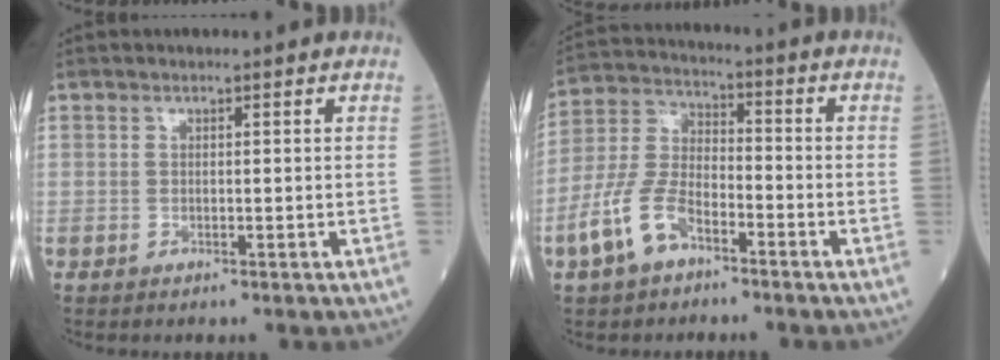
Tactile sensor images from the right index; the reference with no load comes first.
{"total": 9.4, "force": [-5.2, 4.6, 6.4], "torque": [-0.155, 0.010, -0.104]}